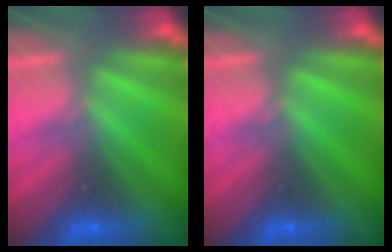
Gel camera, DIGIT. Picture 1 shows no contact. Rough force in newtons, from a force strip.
{"total": 0.0}